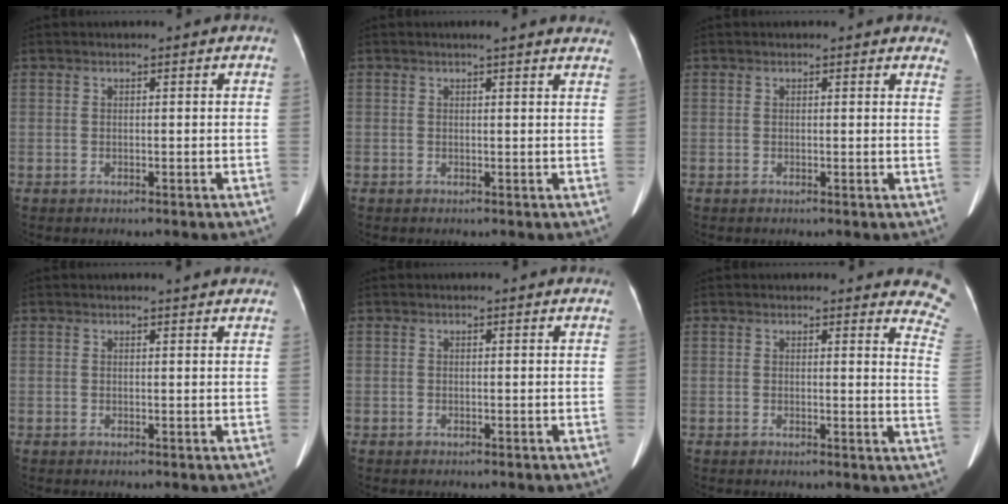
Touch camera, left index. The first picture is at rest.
{"total": 8.5, "force": [7.6, 2.5, 2.8], "torque": [-0.014, 0.015, 0.066]}
{"total": 3.6, "force": [3.3, 1.1, 1.1], "torque": [0.004, -0.006, 0.010]}
{"total": 2.8, "force": [2.6, 0.7, 0.9], "torque": [-0.012, 0.007, 0.020]}
{"total": 0.5, "force": [-0.1, 0.5, -0.1], "torque": [0.009, 0.007, -0.008]}
{"total": 8.2, "force": [7.9, 1.4, 1.8], "torque": [0.011, -0.060, 0.042]}